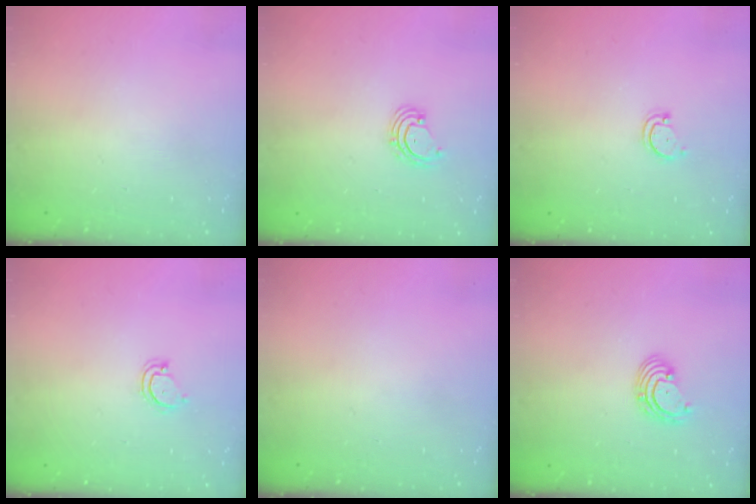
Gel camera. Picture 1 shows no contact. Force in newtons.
{"total": 2.5, "press": 2.4, "slide": 0.4}
{"total": 2.8, "press": 2.8, "slide": 0.3}
{"total": 3.2, "press": 3.2, "slide": 0.2}
{"total": 0.0}
{"total": 2.7, "press": 2.7, "slide": 0.1}